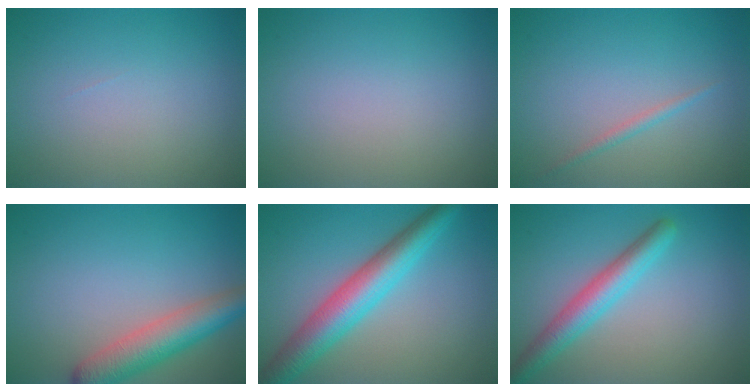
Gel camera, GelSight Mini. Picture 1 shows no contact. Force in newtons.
{"total": 0.0}
{"total": 0.9, "press": 0.9, "slide": 0.0}
{"total": 5.3, "press": 5.3, "slide": 0.3}
{"total": 6.6, "press": 6.6, "slide": 0.3}
{"total": 4.0, "press": 4.0, "slide": 0.2}